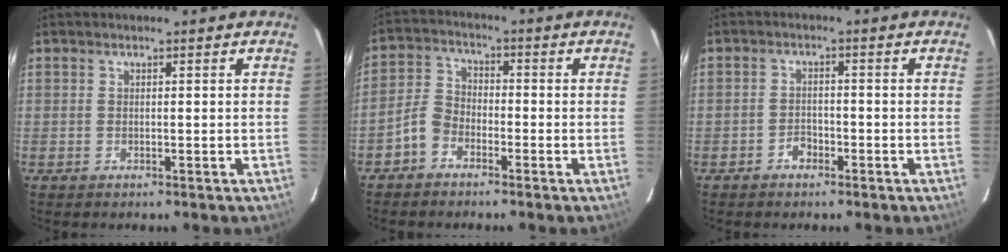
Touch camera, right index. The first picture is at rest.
{"total": 4.8, "force": [-3.2, 3.0, 1.9], "torque": [-0.044, 0.016, -0.067]}
{"total": 2.4, "force": [-1.7, 1.5, 0.7], "torque": [-0.014, 0.007, -0.027]}